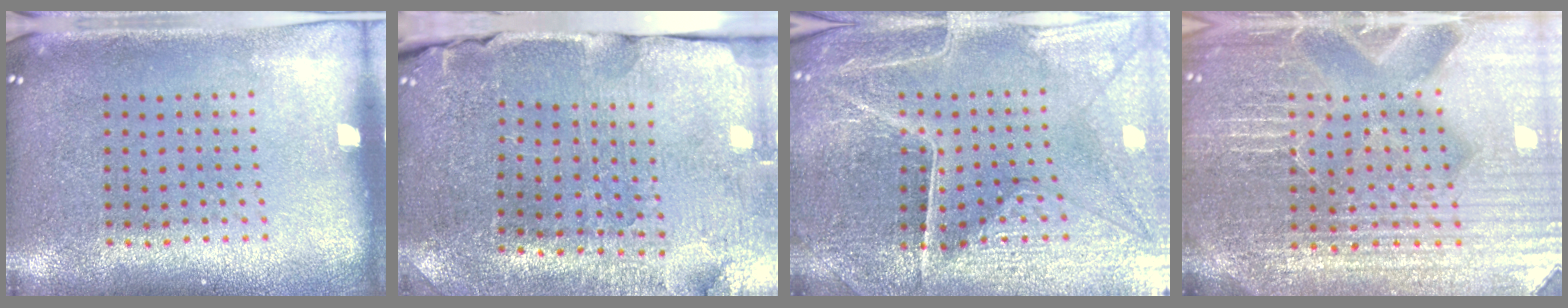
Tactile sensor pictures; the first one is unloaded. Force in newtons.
{"total": 3.6, "press": 3.6, "slide": 0.4}
{"total": 3.8, "press": 3.8, "slide": 0.5}
{"total": 5.7, "press": 5.2, "slide": 2.2}